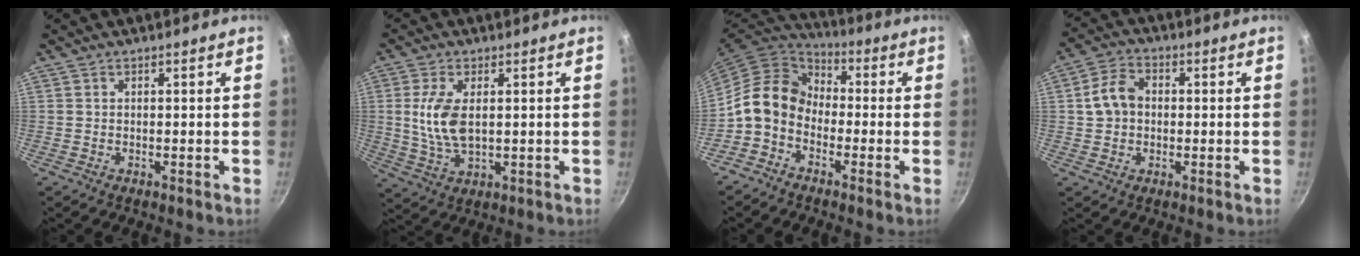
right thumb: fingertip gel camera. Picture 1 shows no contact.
{"total": 8.9, "force": [1.1, 4.5, 7.6], "torque": [-0.153, -0.005, 0.026]}
{"total": 10.9, "force": [-2.4, 8.5, 6.5], "torque": [-0.089, 0.043, -0.070]}
{"total": 6.8, "force": [0.3, 5.3, 4.2], "torque": [-0.061, 0.021, -0.002]}